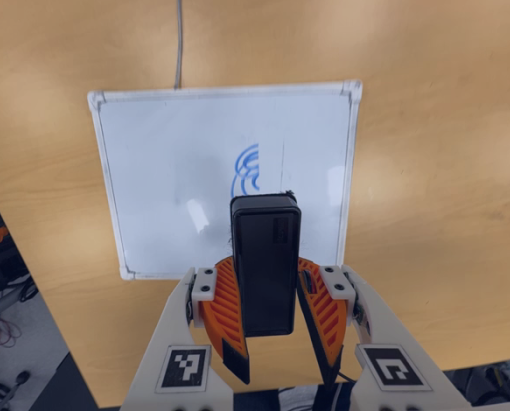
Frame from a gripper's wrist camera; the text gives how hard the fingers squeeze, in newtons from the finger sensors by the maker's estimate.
{"total": 8.9, "left": 9.7, "right": 8.1}